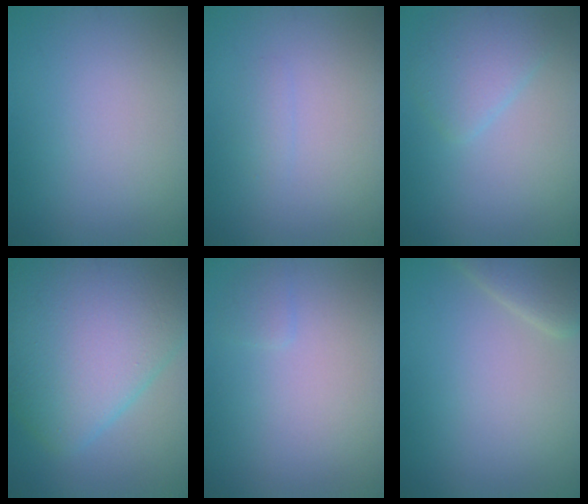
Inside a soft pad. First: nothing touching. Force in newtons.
{"total": 0.7, "press": 0.7, "slide": 0.1}
{"total": 3.2, "press": 3.1, "slide": 0.2}
{"total": 12.1, "press": 12.1, "slide": 0.3}
{"total": 0.8, "press": 0.8, "slide": 0.1}
{"total": 3.3, "press": 3.3, "slide": 0.3}